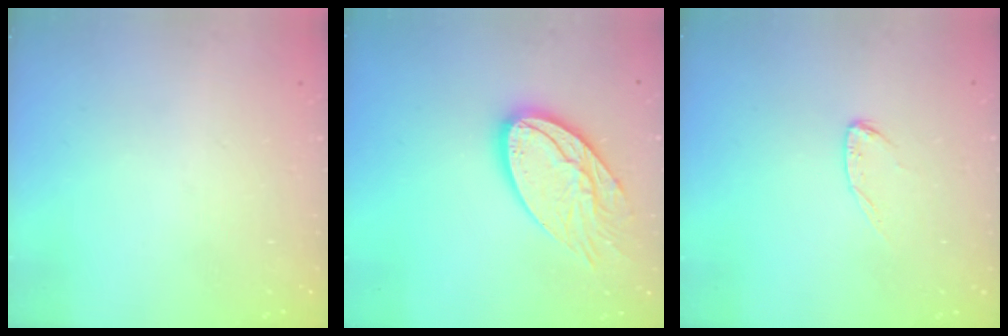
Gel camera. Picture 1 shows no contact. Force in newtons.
{"total": 17.5, "press": 17.5, "slide": 1.0}
{"total": 4.4, "press": 4.4, "slide": 0.3}